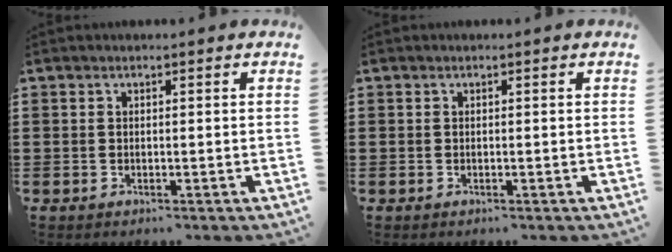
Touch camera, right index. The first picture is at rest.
{"total": 0.0}